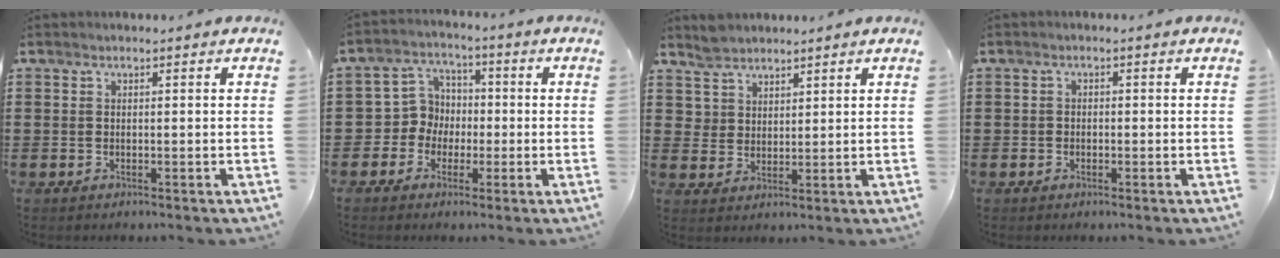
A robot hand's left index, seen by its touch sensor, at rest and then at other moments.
{"total": 6.1, "force": [-0.8, 5.9, 1.3], "torque": [-0.057, 0.006, -0.019]}
{"total": 4.1, "force": [3.4, 2.3, -0.2], "torque": [-0.014, 0.004, 0.068]}
{"total": 1.2, "force": [-0.5, 1.0, 0.3], "torque": [-0.009, 0.003, -0.011]}